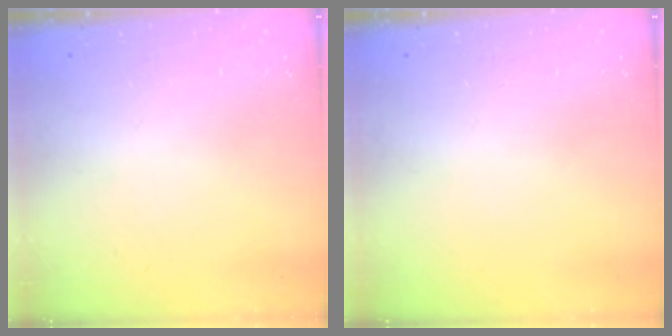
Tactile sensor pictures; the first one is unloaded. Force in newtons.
{"total": 0.0}